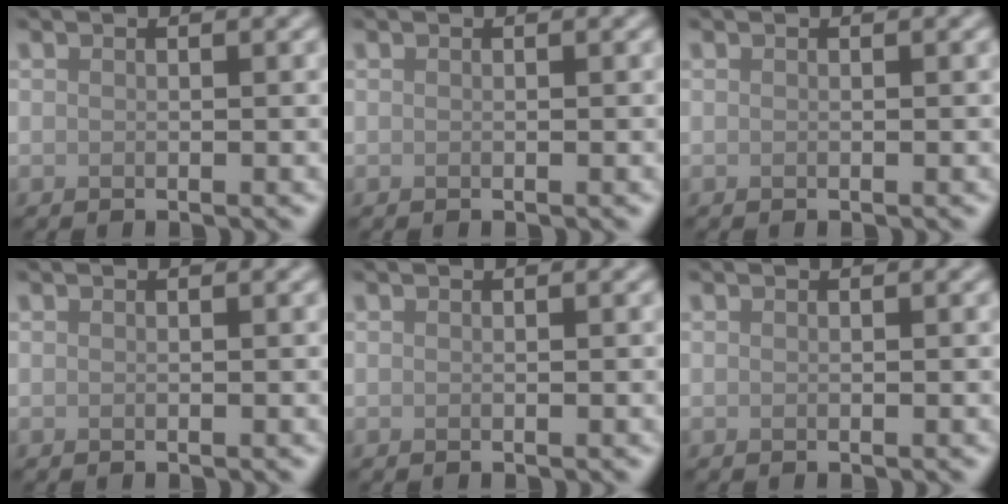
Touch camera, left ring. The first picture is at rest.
{"total": 0.0}
{"total": 0.0}
{"total": 0.0}
{"total": 0.0}
{"total": 0.0}